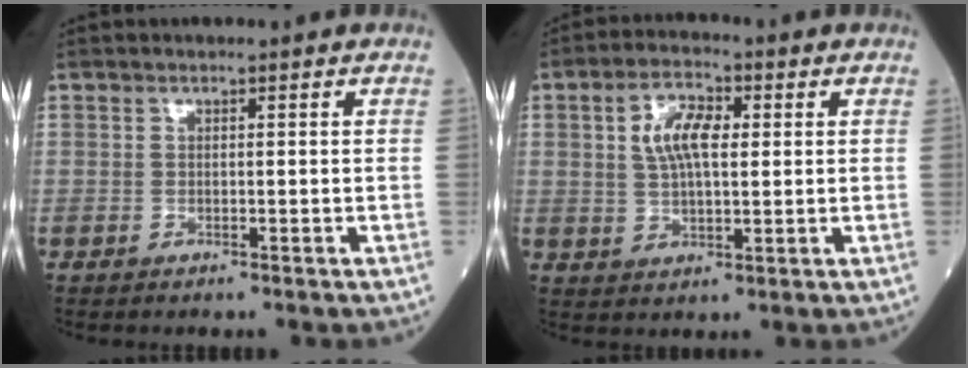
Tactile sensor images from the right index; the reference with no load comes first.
{"total": 7.4, "force": [1.7, 3.2, 6.4], "torque": [-0.125, 0.014, 0.033]}